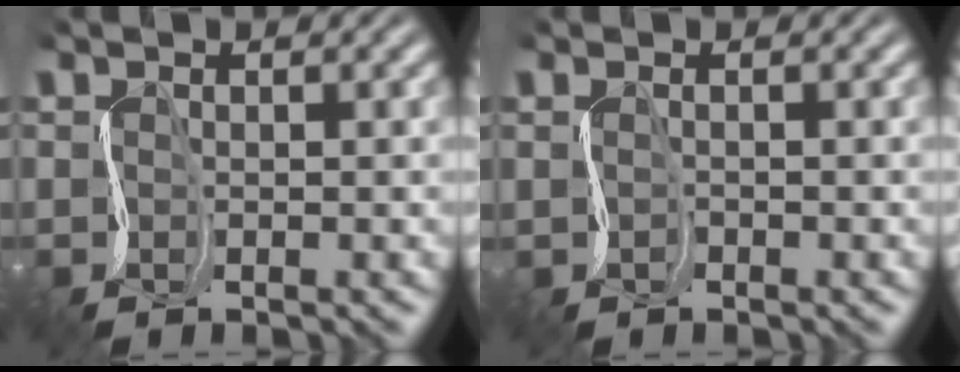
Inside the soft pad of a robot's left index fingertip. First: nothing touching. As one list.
[{"total": 0.7, "force": [0.3, -0.1, -0.7], "torque": [0.009, -0.002, 0.002]}]